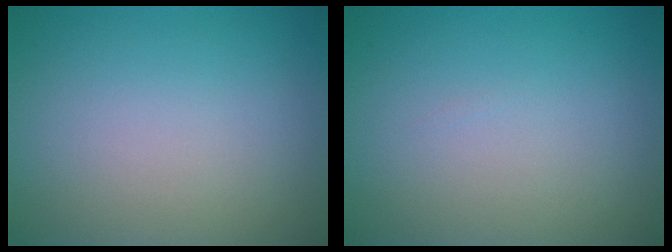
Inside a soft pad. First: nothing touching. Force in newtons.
{"total": 0.0}